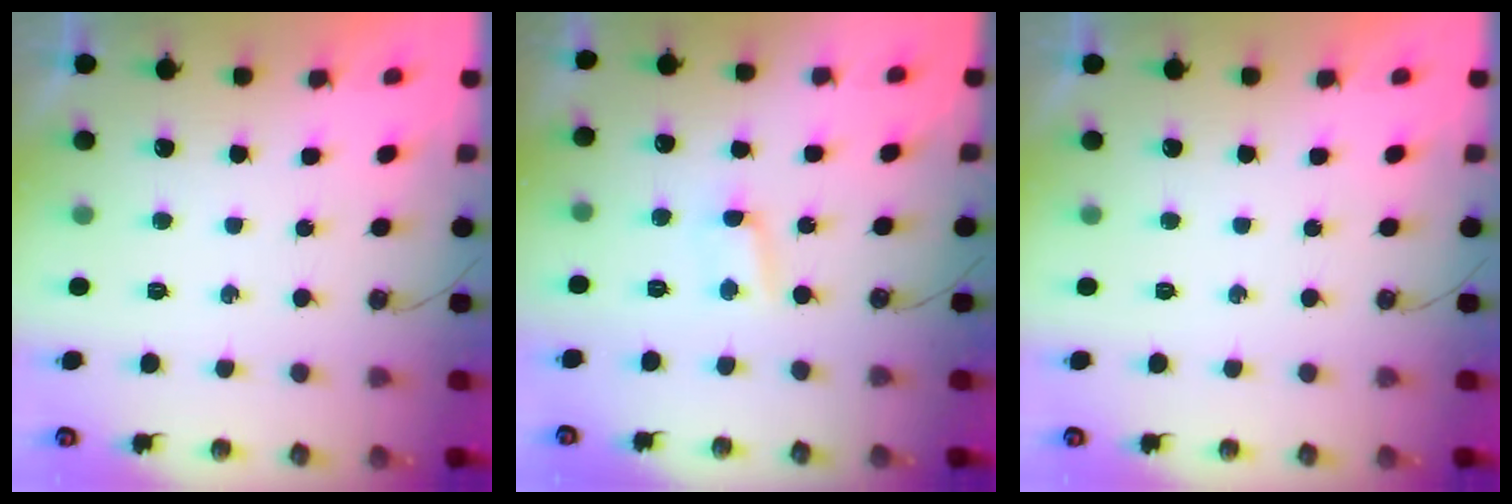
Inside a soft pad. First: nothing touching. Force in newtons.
{"total": 1.6, "press": 1.5, "slide": 0.2}
{"total": 0.0}